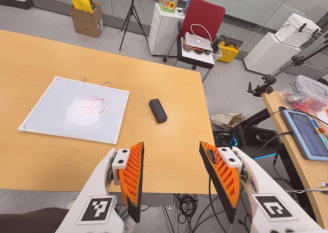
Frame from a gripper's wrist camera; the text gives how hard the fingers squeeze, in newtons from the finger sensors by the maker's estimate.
{"total": 0.0}